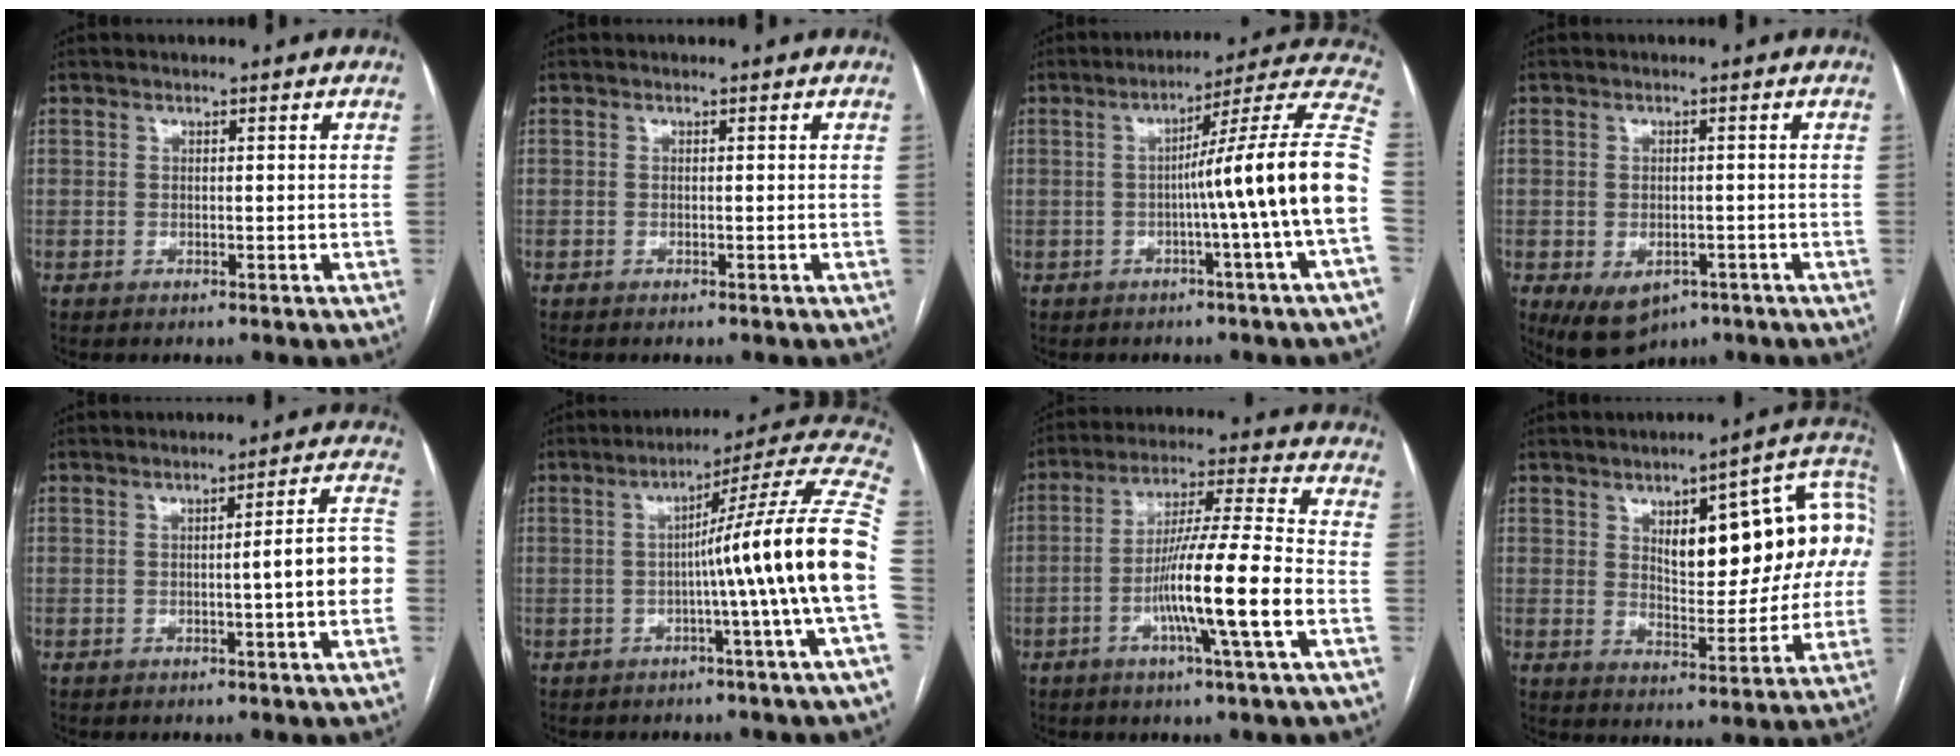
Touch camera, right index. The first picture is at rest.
{"total": 0.0}
{"total": 16.1, "force": [-2.4, -2.7, 15.7], "torque": [-0.202, 0.019, -0.044]}
{"total": 7.1, "force": [-3.6, 4.5, 4.1], "torque": [-0.072, -0.002, -0.044]}
{"total": 6.9, "force": [-1.2, -0.1, 6.8], "torque": [-0.082, 0.018, -0.020]}
{"total": 17.5, "force": [-2.3, -2.8, 17.2], "torque": [-0.212, 0.021, -0.046]}
{"total": 13.8, "force": [-4.2, -1.1, 13.1], "torque": [-0.235, -0.004, -0.081]}
{"total": 17.5, "force": [3.9, 6.4, 15.8], "torque": [-0.205, 0.038, 0.056]}